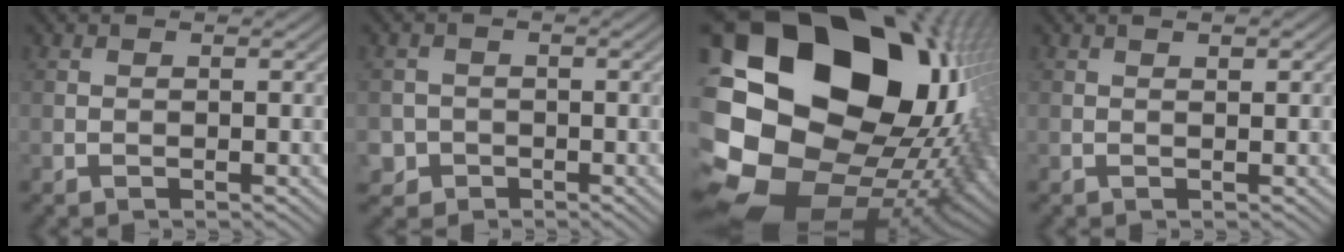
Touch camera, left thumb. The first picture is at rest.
{"total": 2.9, "force": [-1.1, 2.7, 0.3], "torque": [0.002, -0.002, -0.032]}
{"total": 23.8, "force": [2.6, 19.3, 13.6], "torque": [-0.306, -0.026, 0.065]}
{"total": 1.2, "force": [0.7, 0.1, 1.0], "torque": [-0.020, 0.000, 0.009]}